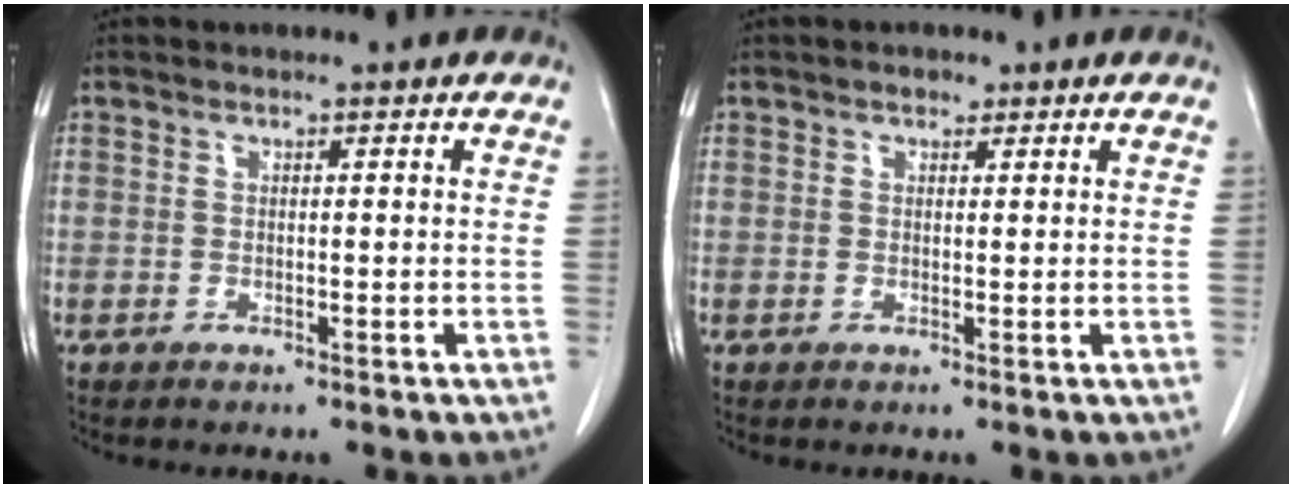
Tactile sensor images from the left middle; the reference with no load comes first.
{"total": 1.0, "force": [0.7, 0.6, 0.4], "torque": [-0.010, 0.000, 0.008]}